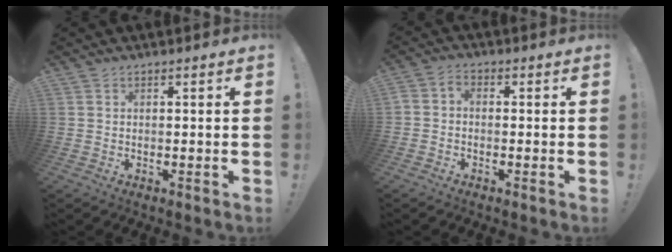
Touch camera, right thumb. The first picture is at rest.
{"total": 2.6, "force": [-1.5, 1.5, 1.5], "torque": [-0.038, 0.009, -0.027]}